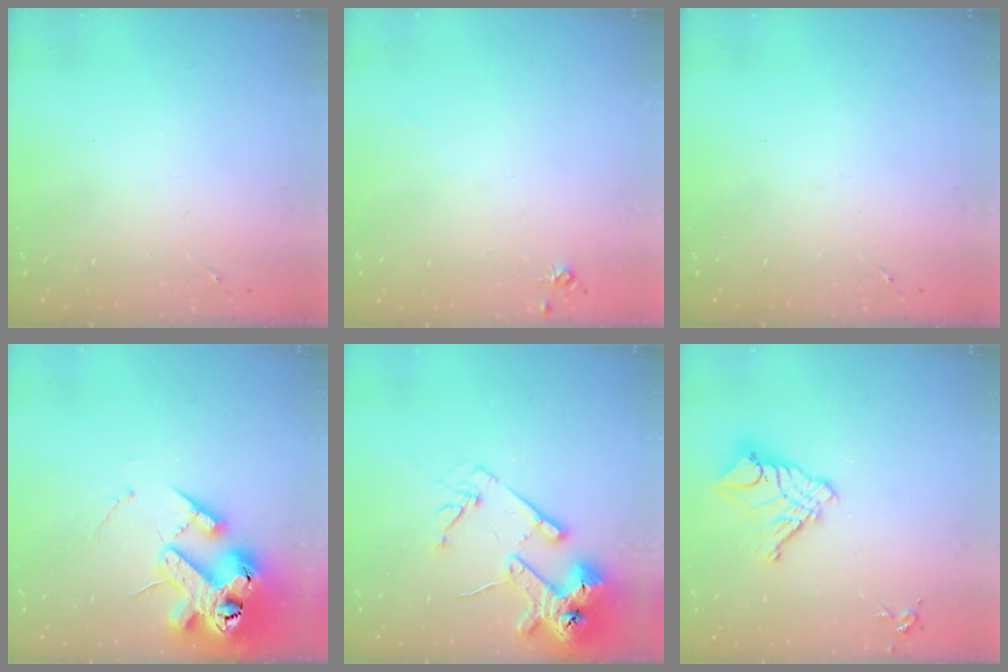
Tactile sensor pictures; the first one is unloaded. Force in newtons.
{"total": 4.7, "press": 4.7, "slide": 0.7}
{"total": 0.0}
{"total": 18.8, "press": 18.6, "slide": 2.9}
{"total": 16.8, "press": 16.7, "slide": 1.9}
{"total": 12.0, "press": 11.9, "slide": 1.1}